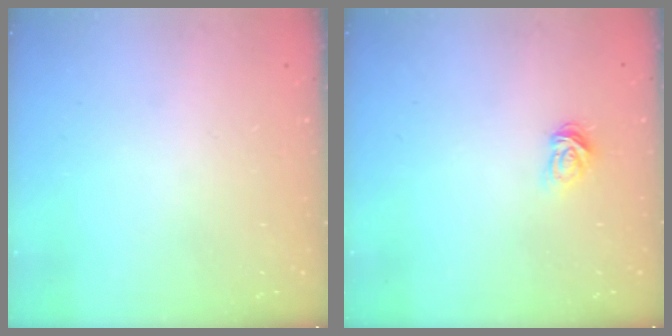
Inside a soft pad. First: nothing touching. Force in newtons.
{"total": 4.7, "press": 4.7, "slide": 0.5}